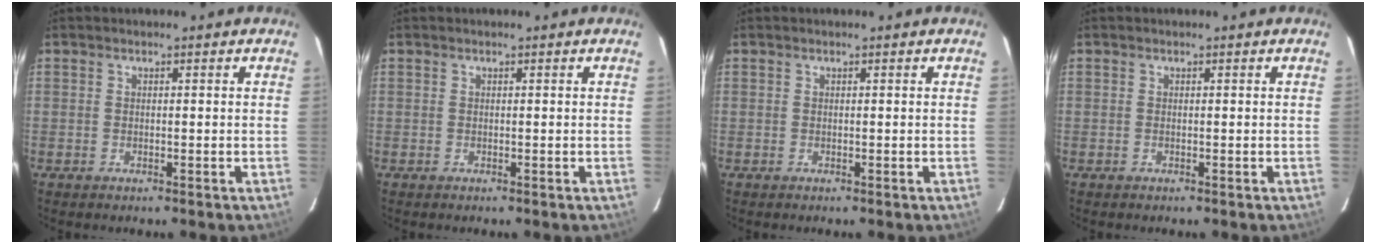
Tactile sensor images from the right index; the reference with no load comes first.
{"total": 0.0}
{"total": 0.0}
{"total": 0.0}